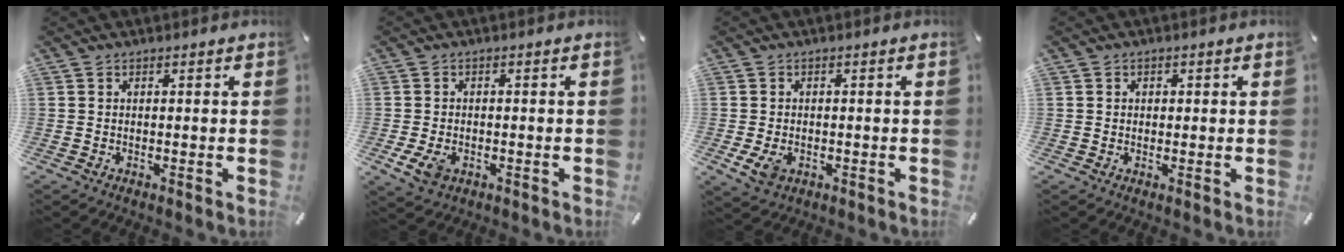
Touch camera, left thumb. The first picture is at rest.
{"total": 4.5, "force": [-1.4, 3.2, 2.8], "torque": [-0.067, -0.005, -0.031]}
{"total": 4.3, "force": [-1.2, 3.1, 2.6], "torque": [-0.056, -0.002, -0.026]}
{"total": 1.2, "force": [0.1, 1.2, 0.3], "torque": [0.001, 0.004, -0.003]}